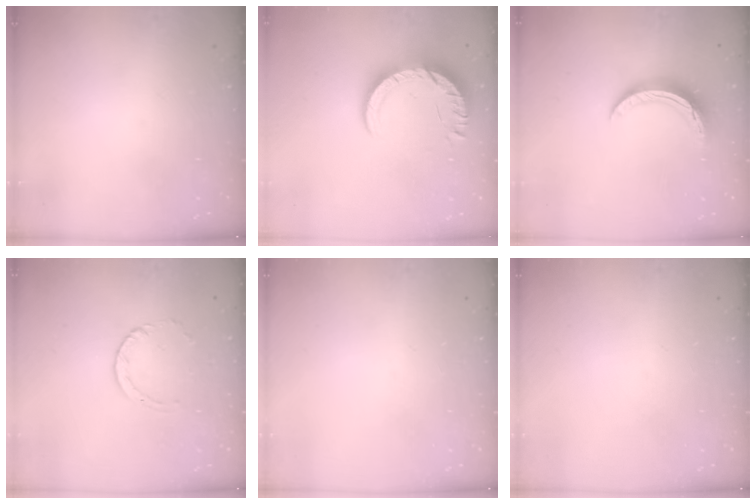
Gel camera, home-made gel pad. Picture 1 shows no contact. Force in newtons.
{"total": 11.9, "press": 11.8, "slide": 0.9}
{"total": 10.7, "press": 10.7, "slide": 0.2}
{"total": 1.0, "press": 1.0, "slide": 0.1}
{"total": 0.0}
{"total": 0.0}